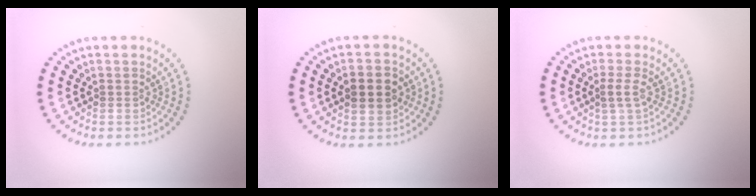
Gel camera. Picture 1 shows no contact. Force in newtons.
{"total": 3.7, "press": 3.7, "slide": 0.1}
{"total": 1.4, "press": 1.1, "slide": 0.9}